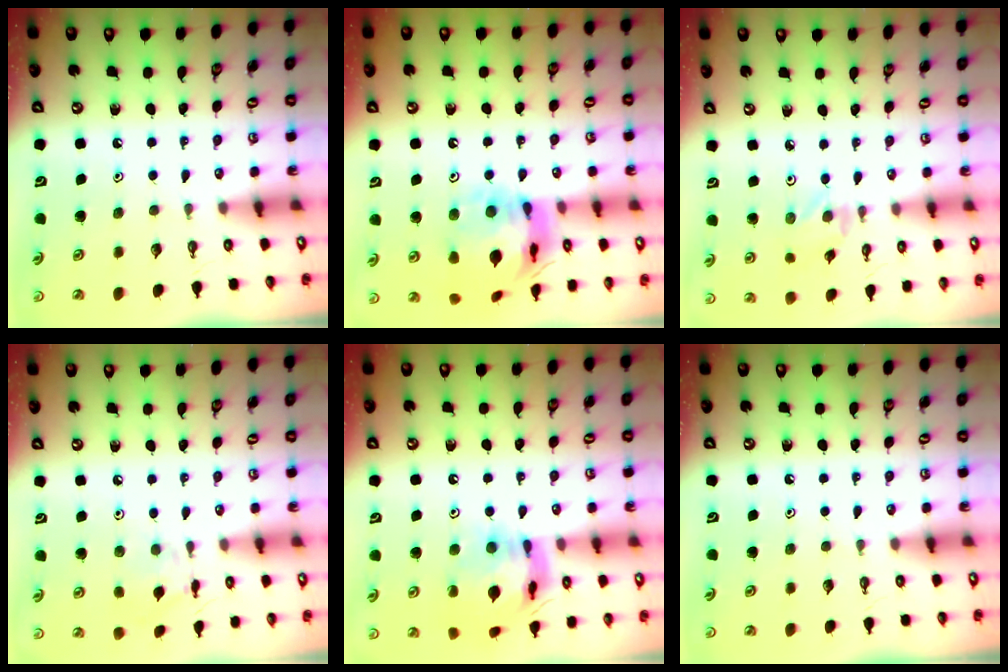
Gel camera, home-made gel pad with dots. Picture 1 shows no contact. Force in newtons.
{"total": 17.5, "press": 17.5, "slide": 1.8}
{"total": 0.8, "press": 0.8, "slide": 0.1}
{"total": 8.2, "press": 8.2, "slide": 0.5}
{"total": 16.0, "press": 15.9, "slide": 1.4}
{"total": 0.0}